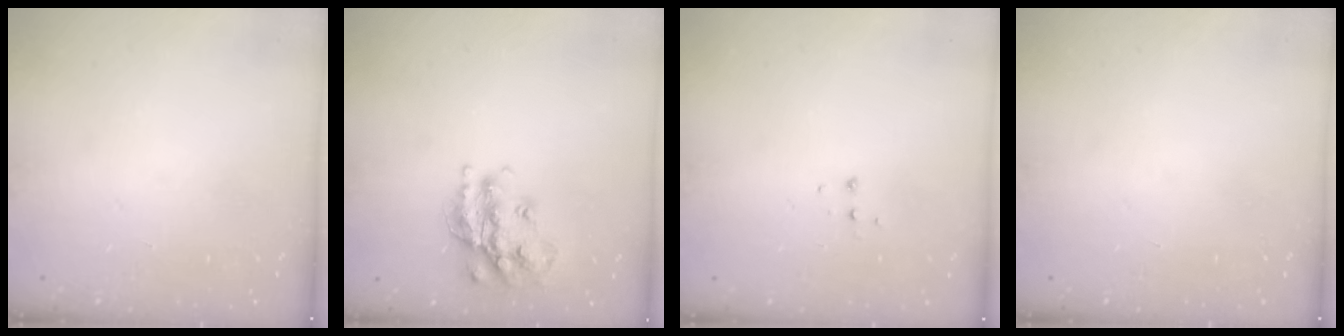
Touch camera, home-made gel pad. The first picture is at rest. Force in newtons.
{"total": 16.9, "press": 16.9, "slide": 1.2}
{"total": 3.7, "press": 3.7, "slide": 0.4}
{"total": 0.0}